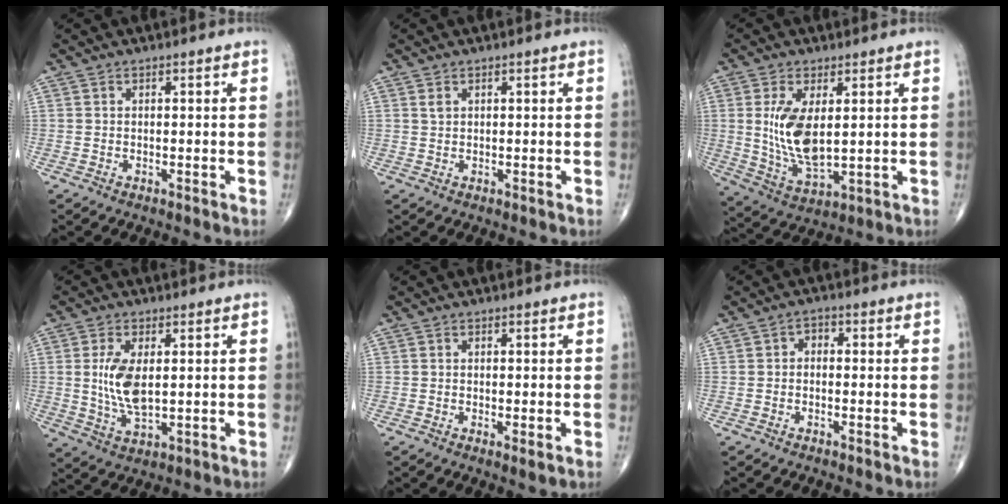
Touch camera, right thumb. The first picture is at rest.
{"total": 0.9, "force": [0.5, 0.6, 0.5], "torque": [-0.008, 0.001, 0.010]}
{"total": 11.1, "force": [1.8, 5.1, 9.7], "torque": [-0.187, -0.023, 0.047]}
{"total": 8.3, "force": [1.0, 3.9, 7.3], "torque": [-0.147, -0.014, 0.027]}
{"total": 1.6, "force": [-0.4, 0.3, 1.6], "torque": [-0.034, -0.009, -0.007]}
{"total": 2.0, "force": [-0.2, 1.5, 1.3], "torque": [-0.006, 0.011, -0.013]}